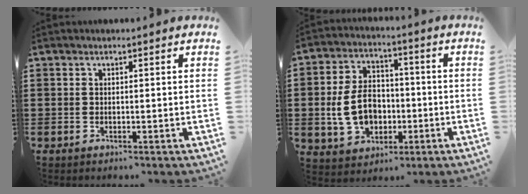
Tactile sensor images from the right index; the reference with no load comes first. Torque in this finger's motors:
{"motor_torque": [2.14, 0.00, 0.44, 0.21]}